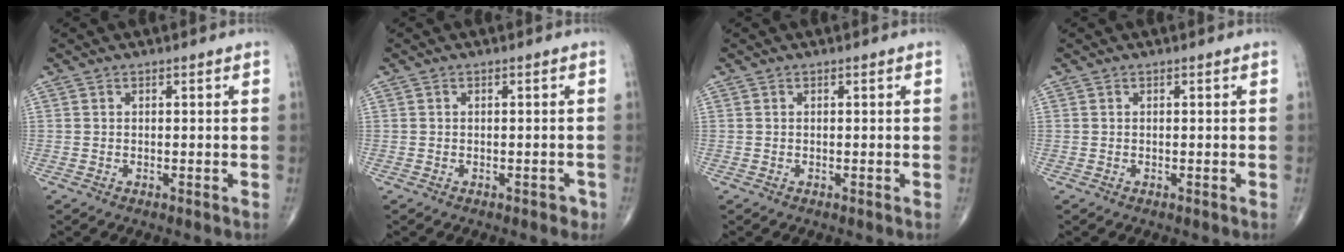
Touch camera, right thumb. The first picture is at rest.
{"total": 1.5, "force": [-0.8, 0.9, 0.8], "torque": [-0.006, 0.004, -0.009]}
{"total": 0.0}
{"total": 0.0}